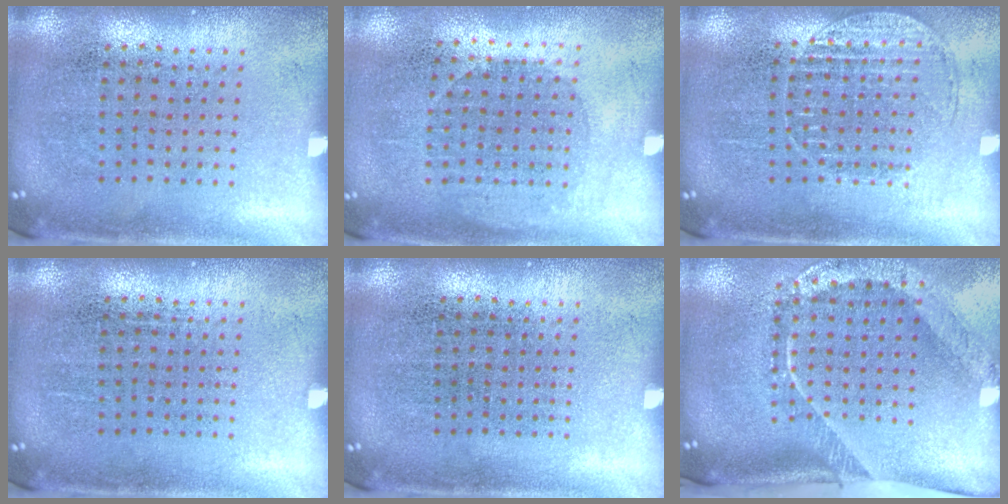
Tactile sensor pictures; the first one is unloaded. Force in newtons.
{"total": 1.0, "press": 0.9, "slide": 0.4}
{"total": 1.2, "press": 1.1, "slide": 0.4}
{"total": 0.0}
{"total": 0.0}
{"total": 2.5, "press": 1.6, "slide": 1.9}